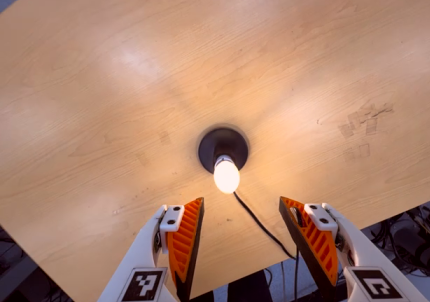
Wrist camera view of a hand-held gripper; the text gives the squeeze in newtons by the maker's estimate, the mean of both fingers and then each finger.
{"total": 0.0}